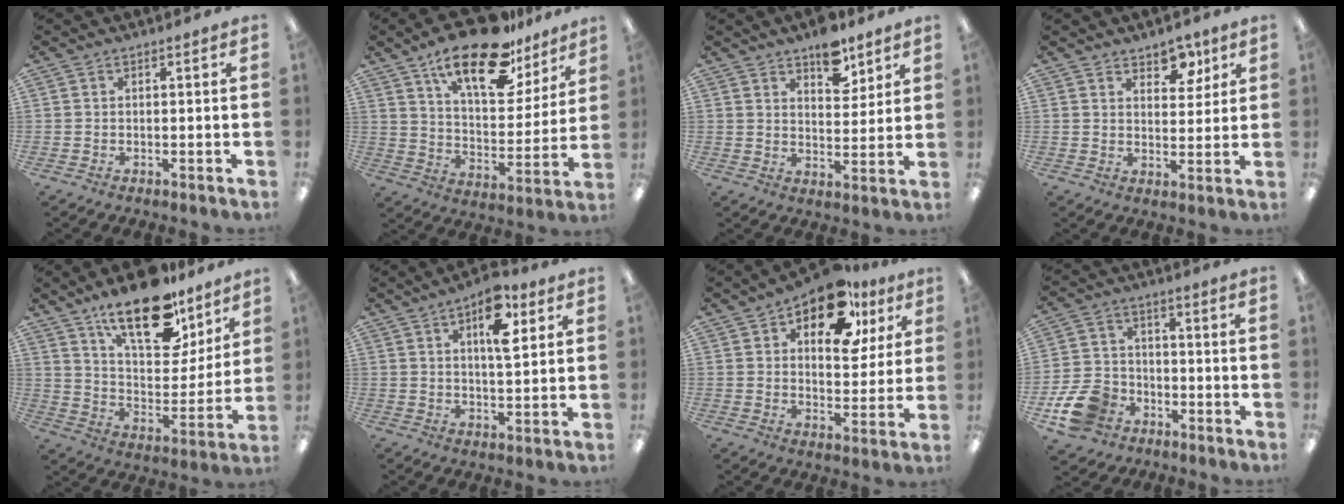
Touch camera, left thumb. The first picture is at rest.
{"total": 21.4, "force": [14.4, 8.8, 13.1], "torque": [-0.205, -0.081, 0.244]}
{"total": 8.3, "force": [6.2, 4.1, 3.7], "torque": [-0.026, -0.040, 0.103]}
{"total": 6.6, "force": [4.6, 3.7, 2.8], "torque": [-0.006, -0.029, 0.073]}
{"total": 21.2, "force": [14.5, 9.3, 12.3], "torque": [-0.193, -0.087, 0.249]}
{"total": 10.7, "force": [5.3, 4.4, 8.2], "torque": [-0.121, -0.016, 0.085]}
{"total": 16.4, "force": [10.6, 8.4, 9.3], "torque": [-0.134, -0.053, 0.180]}
{"total": 11.5, "force": [-6.1, 8.2, 5.4], "torque": [-0.122, 0.043, -0.108]}